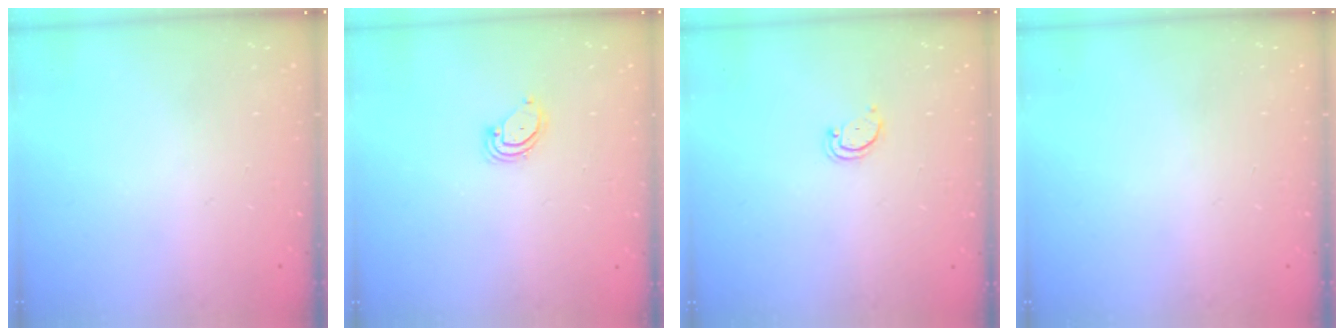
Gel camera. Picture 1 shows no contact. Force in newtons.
{"total": 3.2, "press": 3.2, "slide": 0.2}
{"total": 2.2, "press": 2.2, "slide": 0.4}
{"total": 0.0}